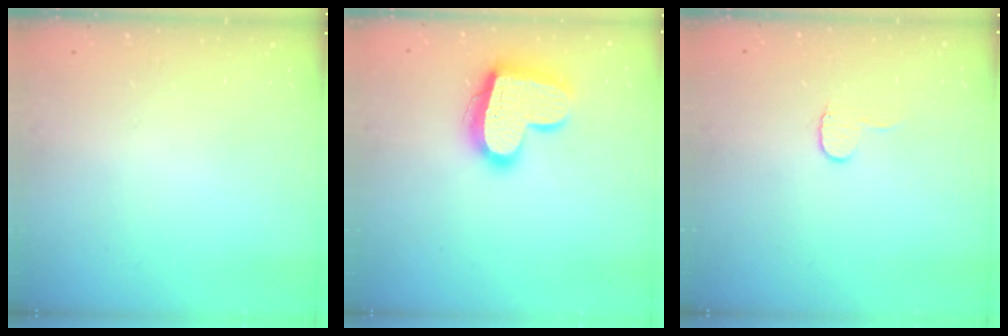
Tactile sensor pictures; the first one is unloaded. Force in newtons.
{"total": 18.0, "press": 17.9, "slide": 1.6}
{"total": 5.2, "press": 5.1, "slide": 0.5}